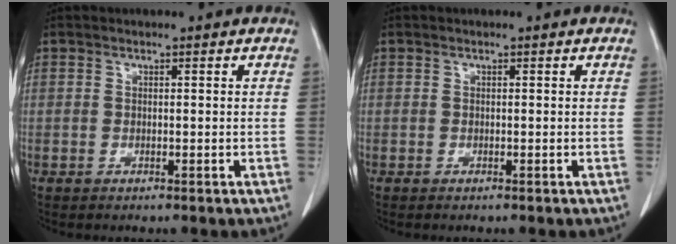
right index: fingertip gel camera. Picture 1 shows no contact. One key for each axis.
{"total": 0.0}